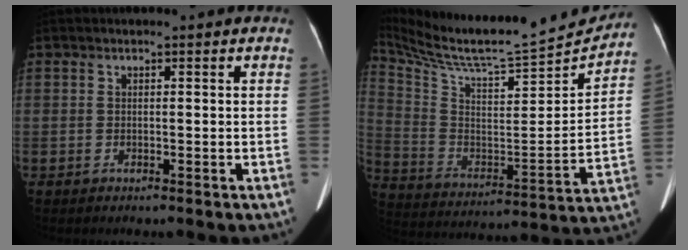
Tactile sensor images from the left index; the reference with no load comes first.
{"total": 23.6, "force": [22.0, 1.8, 8.4], "torque": [-0.168, -0.047, 0.344]}